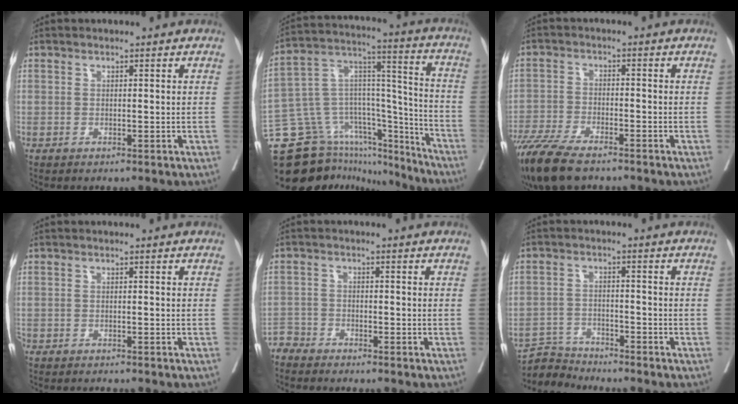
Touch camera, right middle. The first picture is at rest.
{"total": 19.4, "force": [-16.0, 8.9, 6.4], "torque": [-0.110, 0.092, -0.250]}
{"total": 10.6, "force": [-8.2, 2.5, 6.1], "torque": [-0.108, -0.025, -0.143]}
{"total": 2.7, "force": [-2.5, 0.1, 0.8], "torque": [-0.009, -0.006, -0.038]}
{"total": 3.4, "force": [-3.3, 0.2, -0.8], "torque": [0.022, -0.012, -0.068]}
{"total": 4.5, "force": [-4.4, -0.1, -1.1], "torque": [0.017, -0.006, -0.081]}